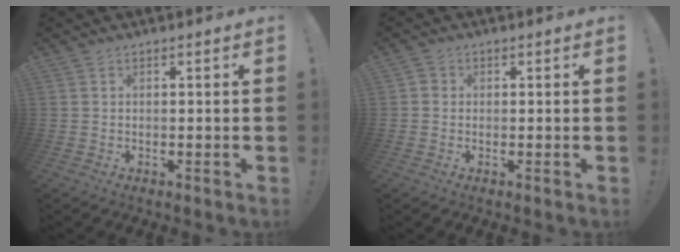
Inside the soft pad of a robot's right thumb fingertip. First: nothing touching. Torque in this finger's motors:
{"motor_torque": [-0.19, -0.10, -0.10, 0.18, -0.01]}